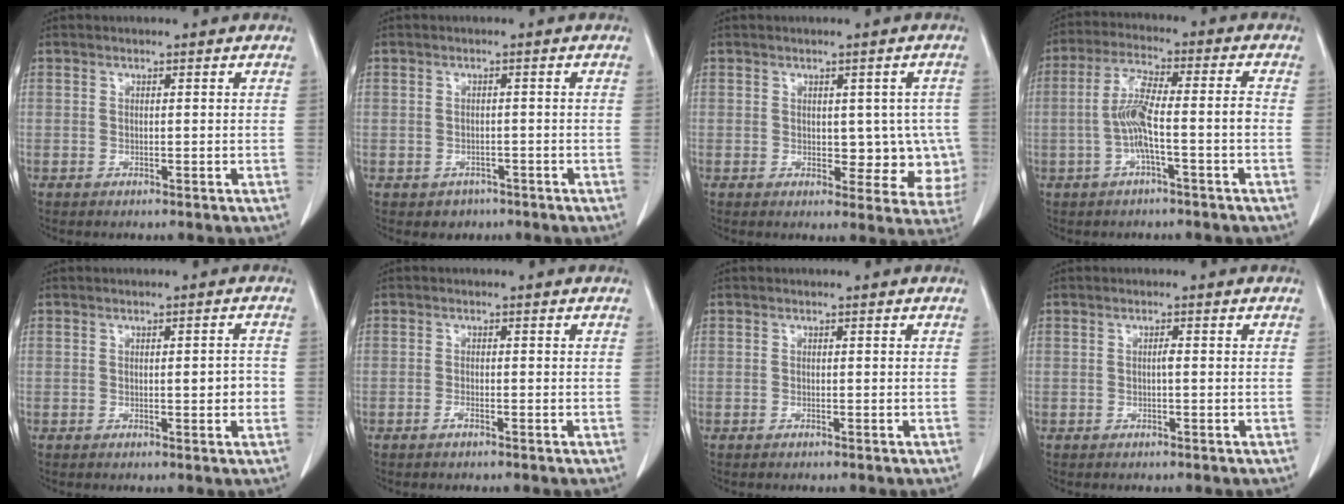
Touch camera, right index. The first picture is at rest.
{"total": 2.4, "force": [-1.4, 2.0, 0.1], "torque": [-0.001, 0.009, -0.017]}
{"total": 6.8, "force": [0.1, 4.2, 5.3], "torque": [-0.031, 0.008, 0.008]}
{"total": 7.7, "force": [-1.9, 0.6, 7.5], "torque": [-0.150, 0.020, -0.036]}
{"total": 2.7, "force": [-0.3, 0.7, 2.6], "torque": [-0.036, 0.001, -0.003]}
{"total": 0.7, "force": [-0.5, 0.1, 0.5], "torque": [-0.007, 0.001, -0.007]}
{"total": 0.0}
{"total": 0.7, "force": [-0.1, 0.0, 0.6], "torque": [-0.012, 0.001, -0.002]}